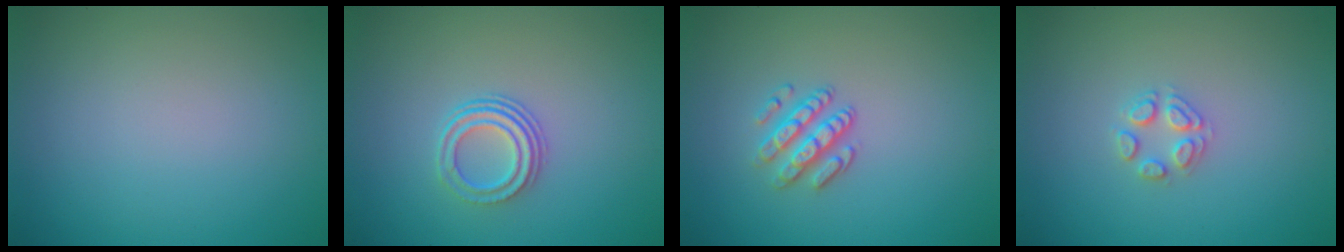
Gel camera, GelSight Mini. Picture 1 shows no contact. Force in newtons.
{"total": 3.0, "press": 2.2, "slide": 2.0}
{"total": 2.7, "press": 2.4, "slide": 1.2}
{"total": 2.0, "press": 2.0, "slide": 0.1}